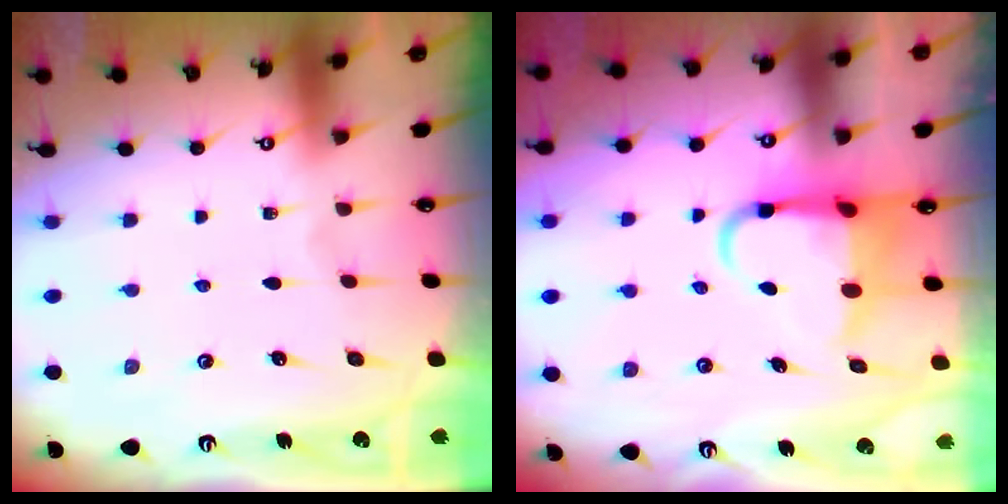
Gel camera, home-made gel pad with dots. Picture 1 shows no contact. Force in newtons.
{"total": 6.6, "press": 6.6, "slide": 1.1}